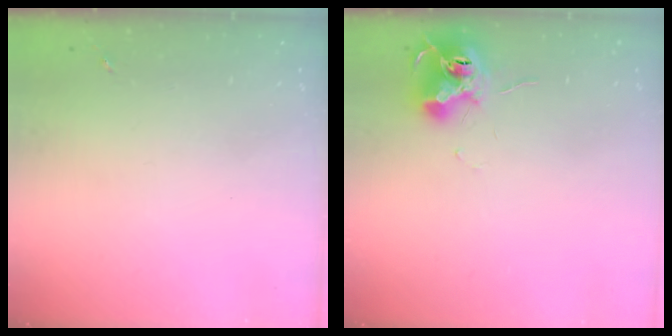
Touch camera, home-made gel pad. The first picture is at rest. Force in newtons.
{"total": 12.3, "press": 12.3, "slide": 0.8}